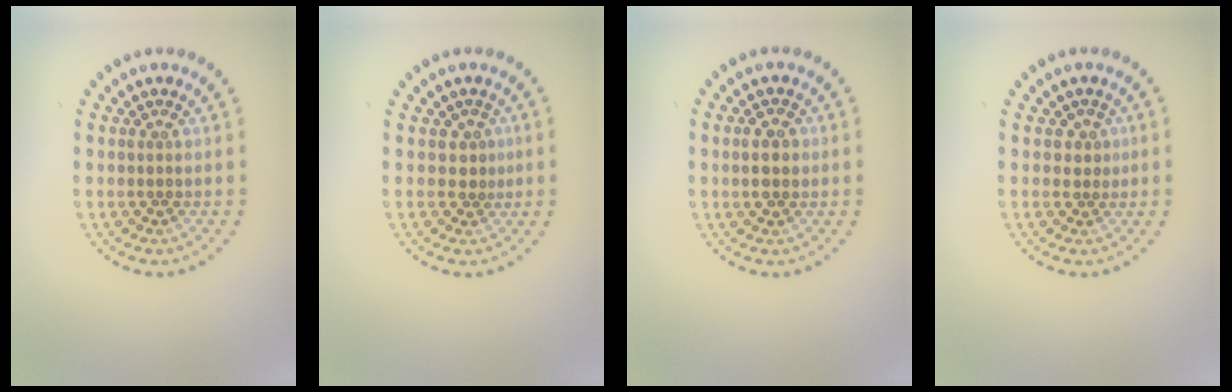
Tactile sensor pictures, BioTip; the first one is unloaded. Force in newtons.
{"total": 1.4, "press": 1.1, "slide": 1.0}
{"total": 2.0, "press": 2.0, "slide": 0.1}
{"total": 1.1, "press": 0.7, "slide": 0.8}